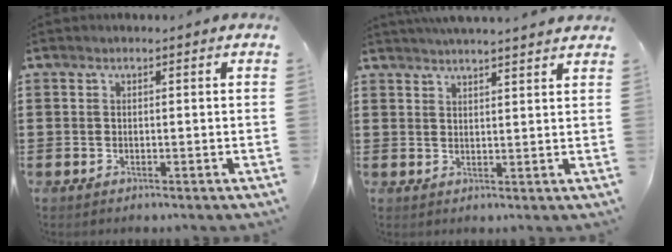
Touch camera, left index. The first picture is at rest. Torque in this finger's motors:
{"motor_torque": [1.08, -1.05, 0.19, 0.05]}